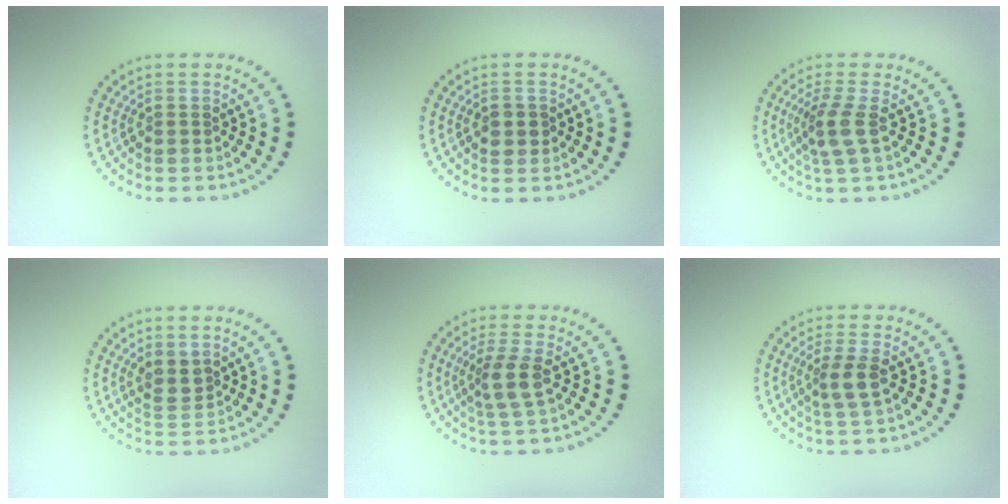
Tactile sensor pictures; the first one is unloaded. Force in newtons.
{"total": 1.5, "press": 1.4, "slide": 0.4}
{"total": 2.6, "press": 1.9, "slide": 1.7}
{"total": 1.8, "press": 1.5, "slide": 0.9}
{"total": 2.5, "press": 2.0, "slide": 1.6}
{"total": 2.2, "press": 1.8, "slide": 1.4}